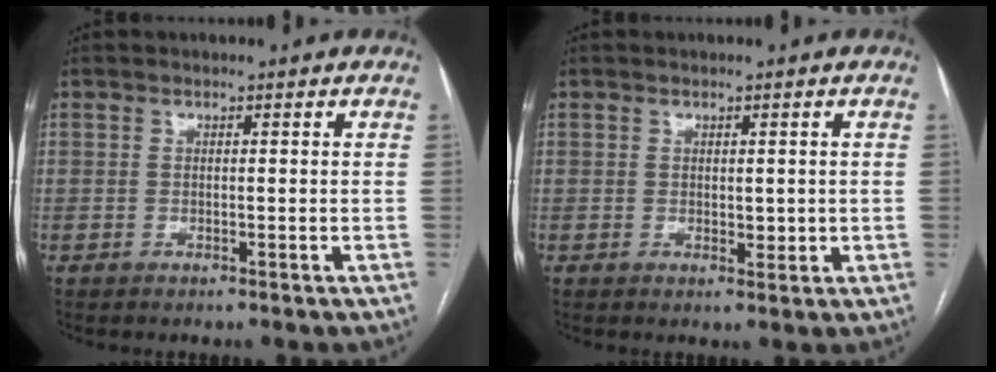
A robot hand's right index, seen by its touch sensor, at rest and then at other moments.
{"total": 2.0, "force": [0.1, 1.0, 1.7], "torque": [-0.022, -0.006, 0.005]}